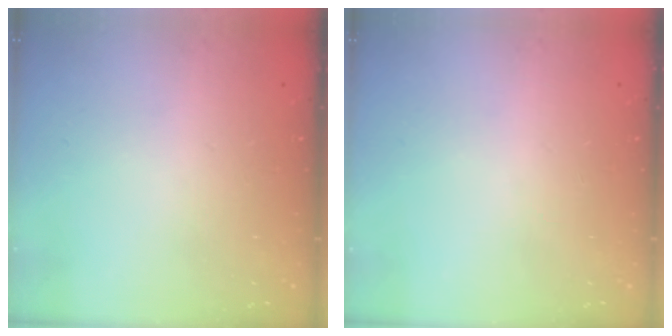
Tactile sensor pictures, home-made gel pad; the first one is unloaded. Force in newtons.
{"total": 0.0}